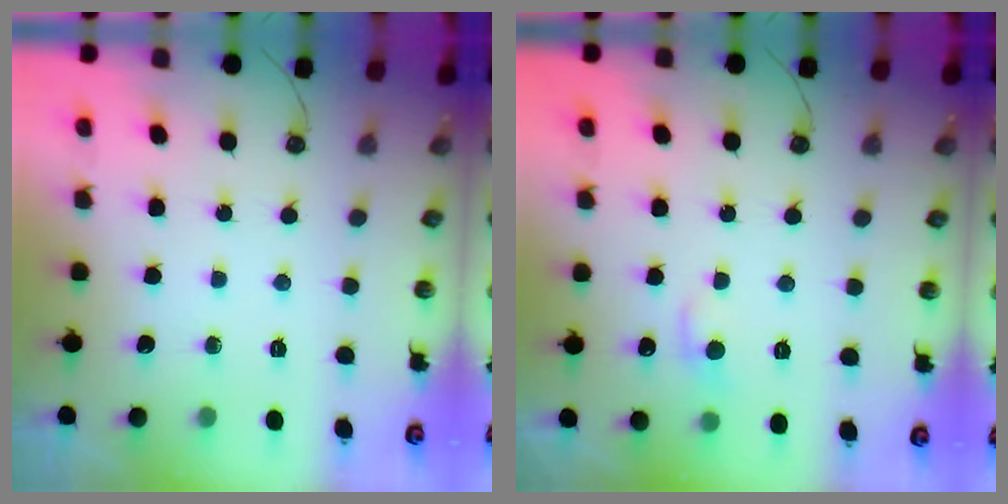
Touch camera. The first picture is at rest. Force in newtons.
{"total": 0.8, "press": 0.4, "slide": 0.6}